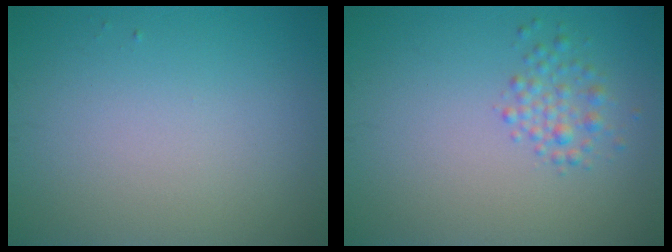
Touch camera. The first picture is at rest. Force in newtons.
{"total": 1.9, "press": 1.9, "slide": 0.1}